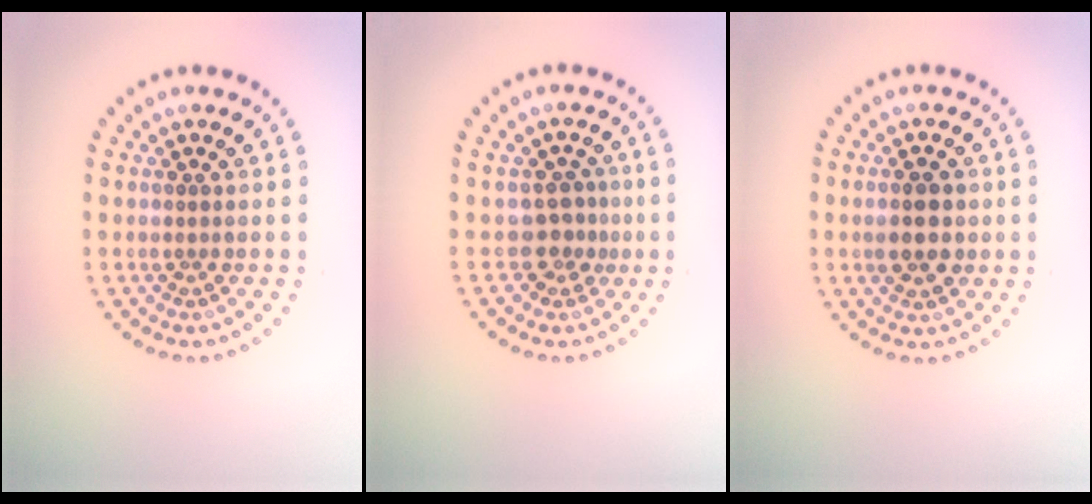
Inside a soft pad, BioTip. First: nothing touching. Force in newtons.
{"total": 2.3, "press": 1.5, "slide": 1.7}
{"total": 3.3, "press": 3.3, "slide": 0.1}